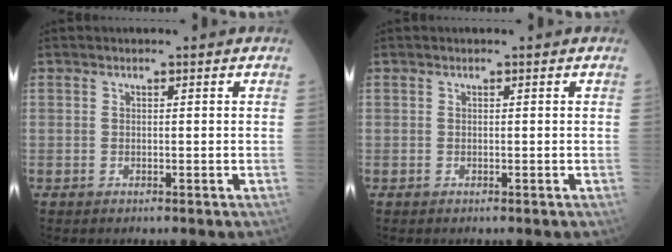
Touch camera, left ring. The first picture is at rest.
{"total": 0.0}